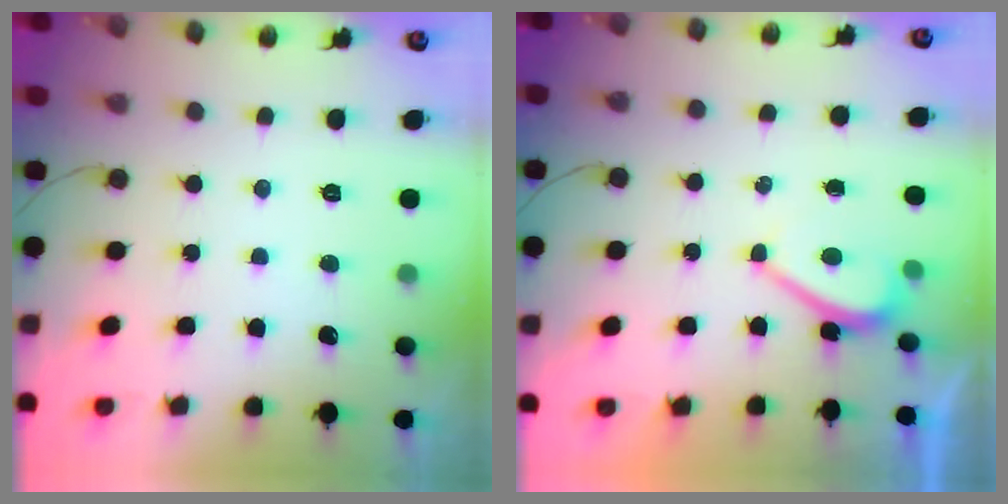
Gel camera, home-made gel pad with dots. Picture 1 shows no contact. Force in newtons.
{"total": 2.8, "press": 2.8, "slide": 0.5}